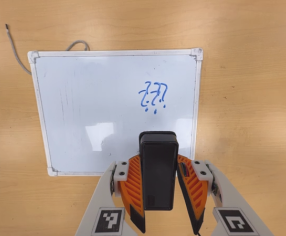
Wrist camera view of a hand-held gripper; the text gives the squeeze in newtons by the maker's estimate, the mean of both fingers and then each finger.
{"total": 5.3, "left": 4.1, "right": 6.4}